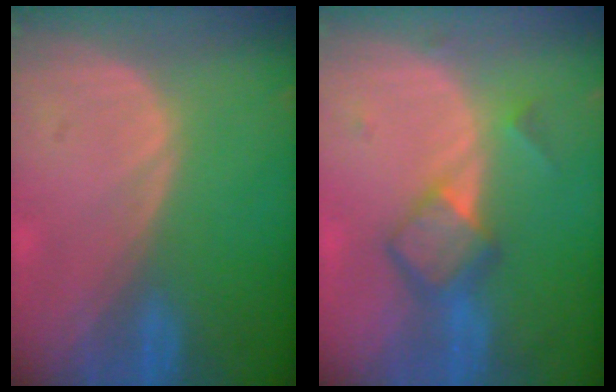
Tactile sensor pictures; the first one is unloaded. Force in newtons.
{"total": 6.0, "press": 5.2, "slide": 3.1}